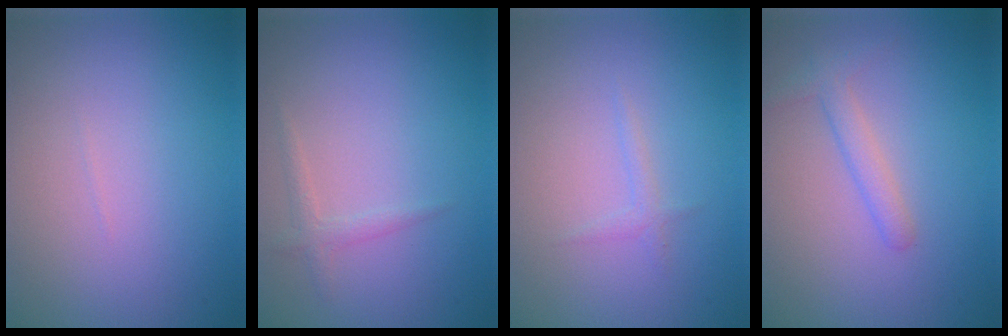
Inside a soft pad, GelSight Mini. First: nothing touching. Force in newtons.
{"total": 1.1, "press": 1.1, "slide": 0.0}
{"total": 0.8, "press": 0.8, "slide": 0.1}
{"total": 1.8, "press": 1.8, "slide": 0.0}